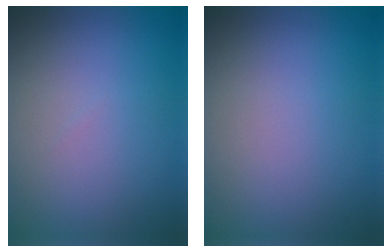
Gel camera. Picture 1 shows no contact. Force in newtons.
{"total": 0.0}